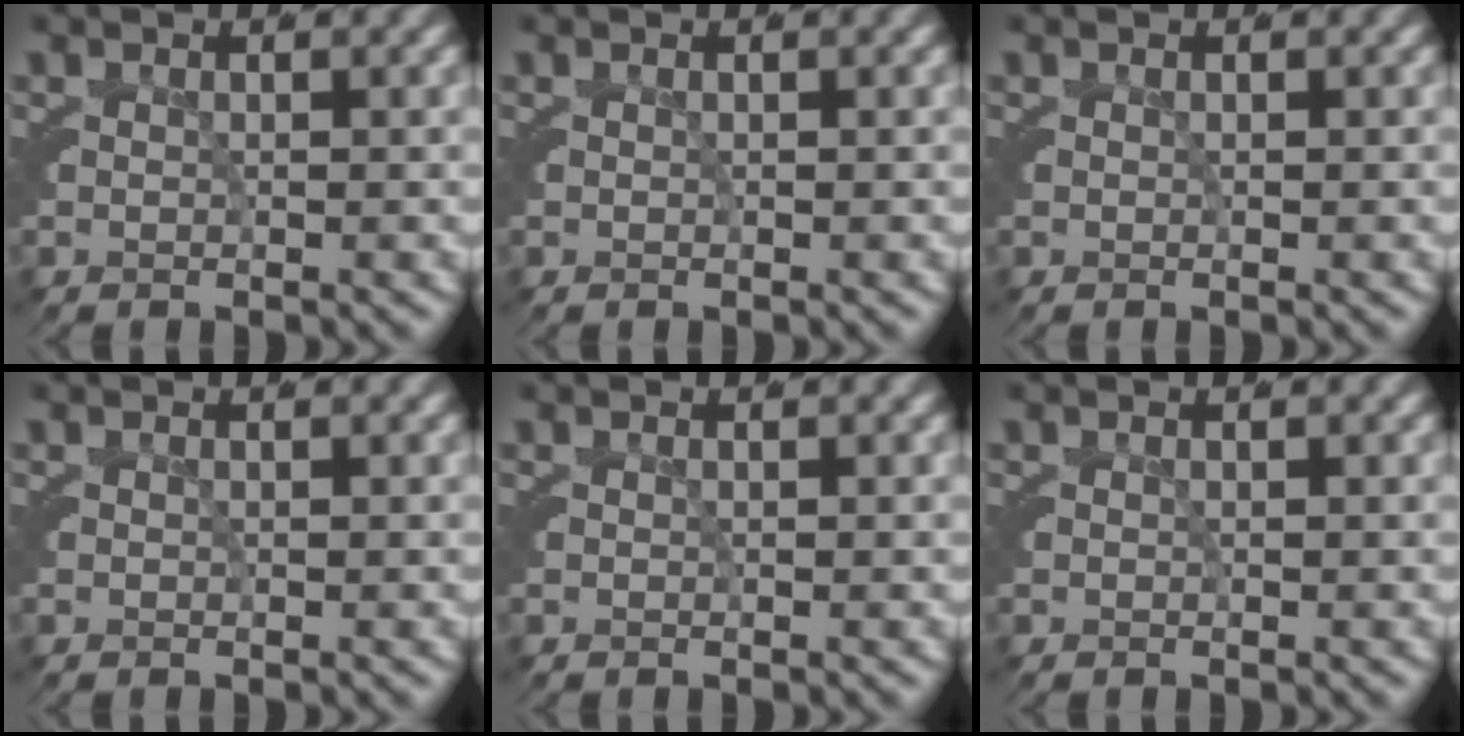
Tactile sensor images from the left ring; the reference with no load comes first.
{"total": 0.0}
{"total": 0.0}
{"total": 0.0}
{"total": 0.0}
{"total": 0.0}